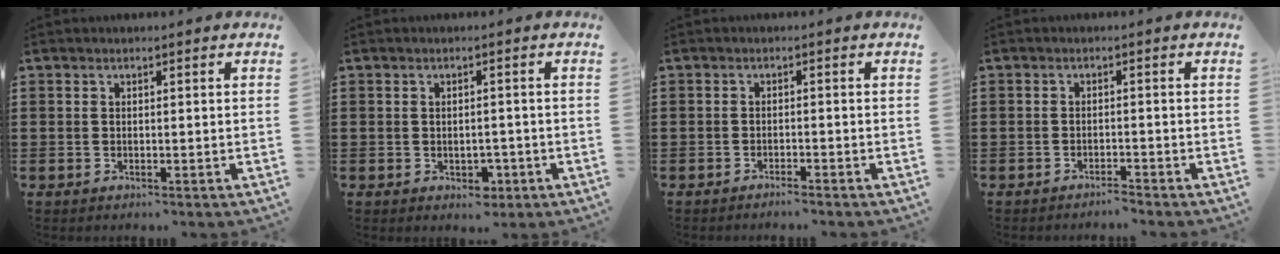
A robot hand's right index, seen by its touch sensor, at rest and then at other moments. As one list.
[{"total": 2.2, "force": [-0.7, 1.5, 1.4], "torque": [-0.029, 0.002, -0.016]}, {"total": 1.3, "force": [-1.2, -0.1, 0.1], "torque": [-0.006, 0.002, -0.025]}, {"total": 1.4, "force": [-1.4, -0.1, 0.2], "torque": [-0.008, 0.001, -0.029]}]